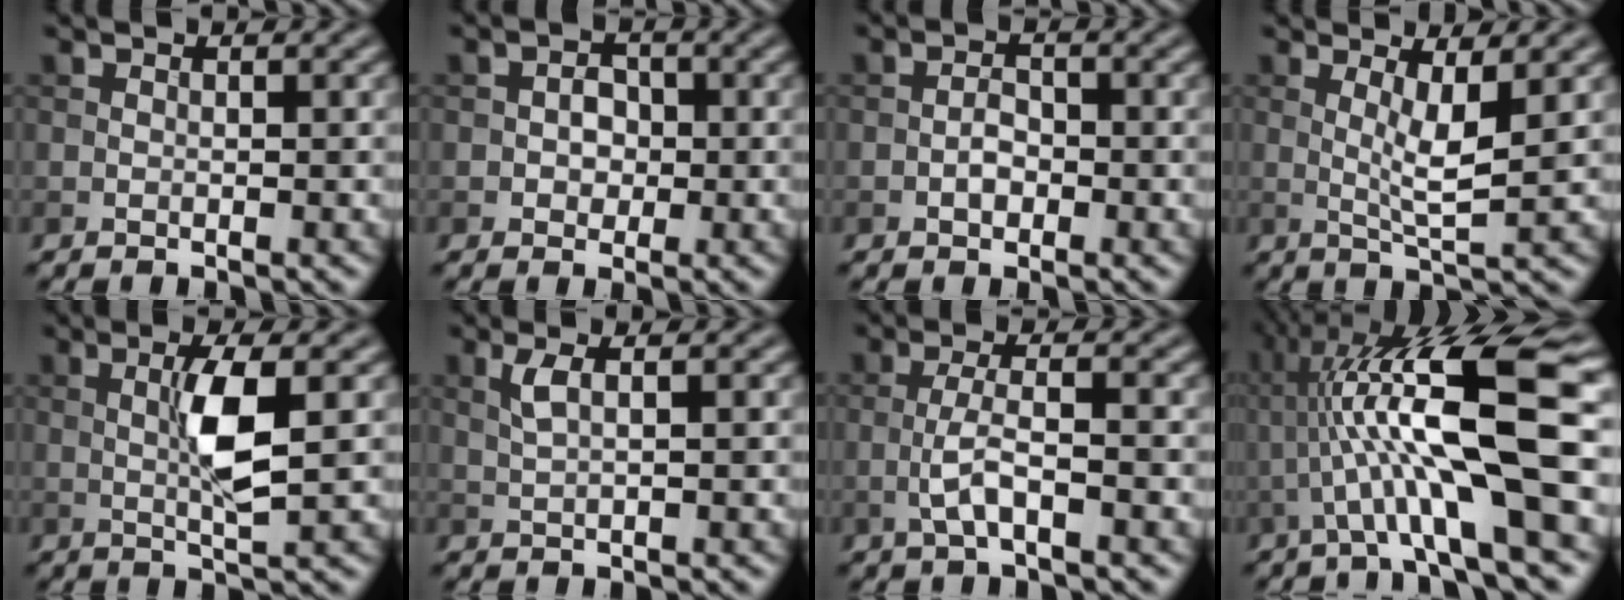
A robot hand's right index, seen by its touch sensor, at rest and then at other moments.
{"total": 2.1, "force": [-0.2, 1.8, 1.1], "torque": [-0.009, 0.003, -0.010]}
{"total": 1.6, "force": [-0.6, 1.0, 1.1], "torque": [-0.016, 0.004, -0.013]}
{"total": 3.4, "force": [0.8, 0.5, 3.3], "torque": [-0.061, -0.008, 0.017]}
{"total": 4.2, "force": [0.4, 0.7, 4.2], "torque": [-0.081, 0.003, 0.007]}
{"total": 1.8, "force": [0.7, 0.5, 1.6], "torque": [-0.038, 0.004, 0.014]}
{"total": 3.1, "force": [-1.1, 0.7, 2.8], "torque": [-0.059, 0.006, -0.027]}
{"total": 12.4, "force": [0.3, 1.9, 12.2], "torque": [-0.210, 0.026, 0.011]}